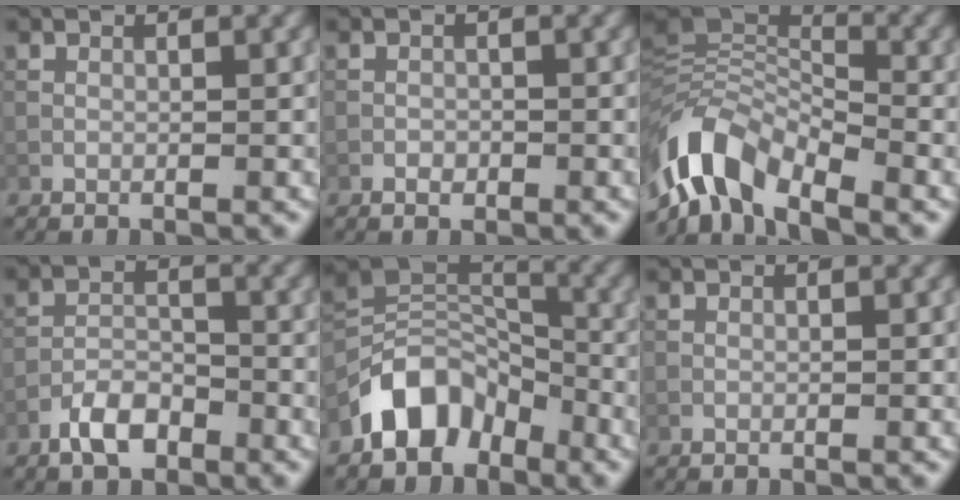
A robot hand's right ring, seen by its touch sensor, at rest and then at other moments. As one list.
[{"total": 0.8, "force": [-0.4, 0.6, 0.3], "torque": [-0.004, 0.000, -0.008]}, {"total": 8.5, "force": [-5.7, 3.7, 5.2], "torque": [-0.089, 0.005, -0.125]}, {"total": 3.5, "force": [-2.4, 1.6, 1.9], "torque": [-0.029, 0.007, -0.050]}, {"total": 7.2, "force": [-4.6, 4.3, 3.3], "torque": [-0.038, 0.006, -0.095]}, {"total": 0.0}]